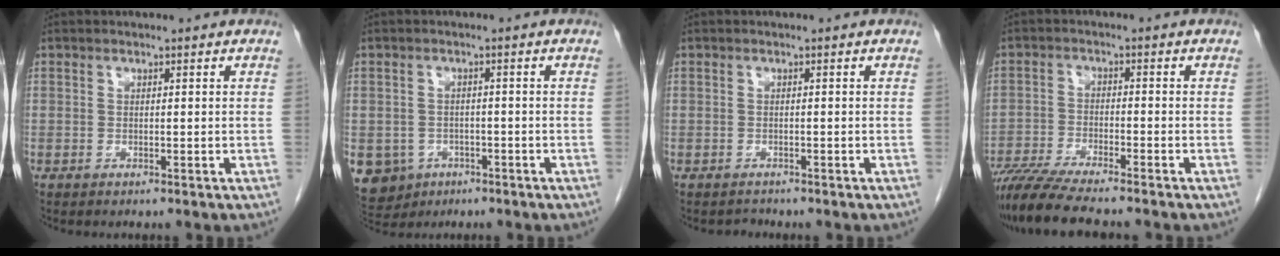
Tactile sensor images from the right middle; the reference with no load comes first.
{"total": 8.8, "force": [-4.2, 7.5, 2.1], "torque": [-0.061, 0.003, -0.053]}
{"total": 0.8, "force": [-0.7, 0.2, -0.3], "torque": [0.001, -0.004, -0.012]}
{"total": 9.5, "force": [-8.2, 0.1, 4.8], "torque": [-0.078, -0.025, -0.140]}